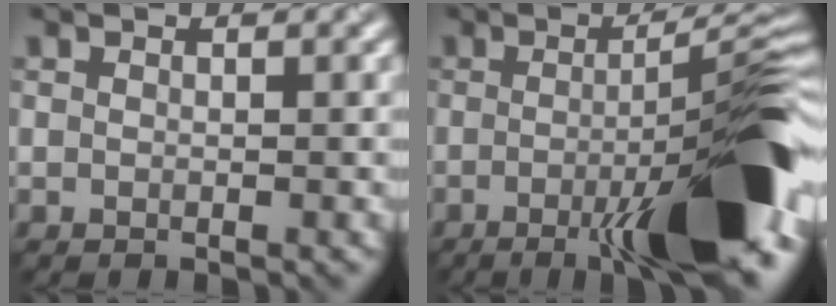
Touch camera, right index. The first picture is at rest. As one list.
[{"total": 12.4, "force": [-3.6, 1.9, 11.7], "torque": [-0.157, 0.005, -0.060]}]